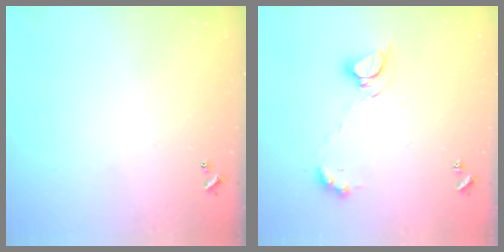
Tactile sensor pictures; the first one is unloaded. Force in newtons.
{"total": 8.4, "press": 8.3, "slide": 0.8}